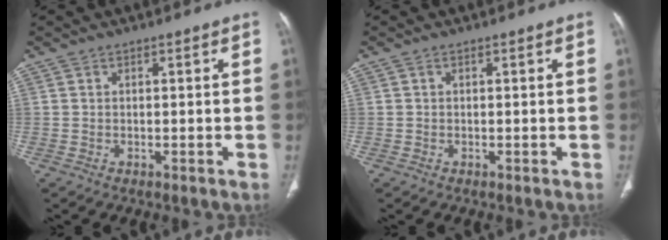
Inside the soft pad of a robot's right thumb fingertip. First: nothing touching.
{"total": 0.0}